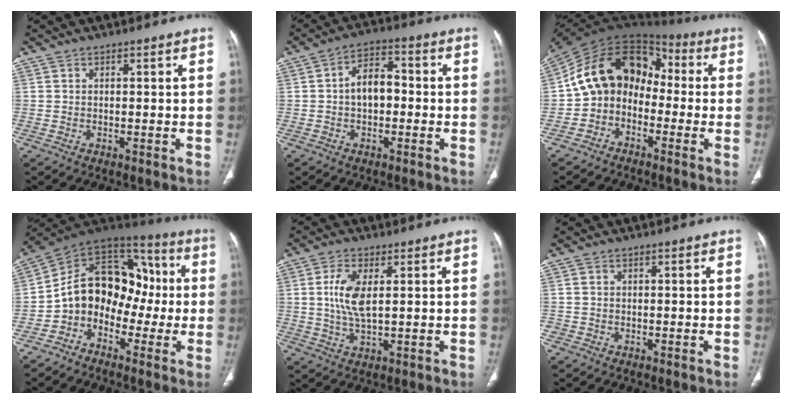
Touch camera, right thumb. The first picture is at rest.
{"total": 6.8, "force": [-0.5, 4.4, 5.2], "torque": [-0.070, 0.026, -0.018]}
{"total": 14.0, "force": [-2.3, 11.2, 8.1], "torque": [-0.107, 0.076, -0.062]}
{"total": 15.7, "force": [-3.0, 11.9, 9.8], "torque": [-0.106, 0.077, -0.065]}
{"total": 6.9, "force": [1.3, 2.9, 6.1], "torque": [-0.134, -0.008, 0.027]}
{"total": 0.8, "force": [-0.2, 0.8, 0.1], "torque": [0.000, 0.003, -0.004]}